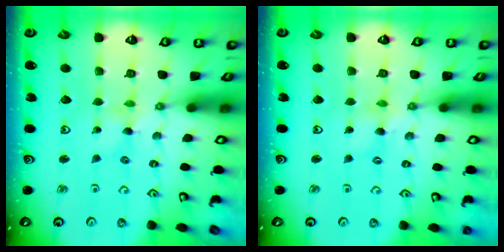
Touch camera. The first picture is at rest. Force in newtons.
{"total": 1.7, "press": 1.7, "slide": 0.3}